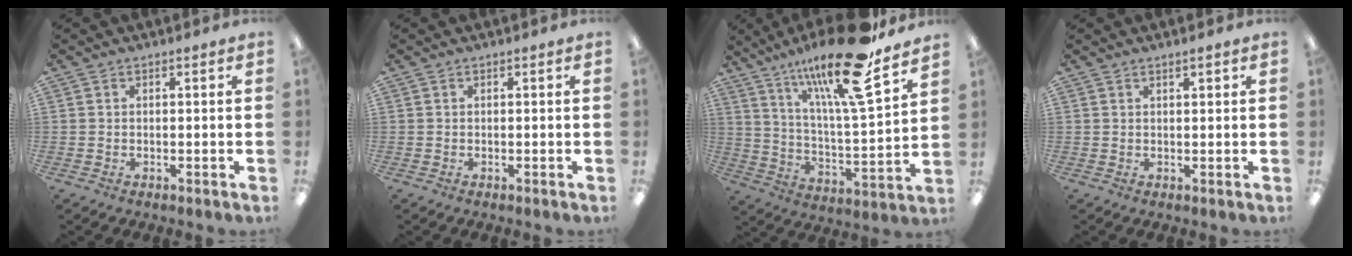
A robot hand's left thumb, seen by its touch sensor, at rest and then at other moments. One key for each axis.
{"total": 0.0}
{"total": 22.4, "fx": 15.6, "fy": 4.6, "fz": 15.4, "tx": -0.266, "ty": -0.091, "tz": 0.252}
{"total": 1.4, "fx": 1.0, "fy": 0.2, "fz": 0.9, "tx": -0.019, "ty": 0.000, "tz": 0.016}